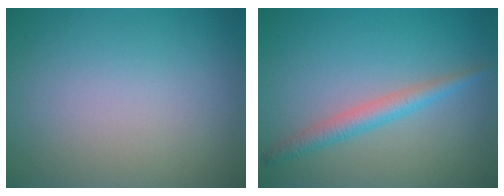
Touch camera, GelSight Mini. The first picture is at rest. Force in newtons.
{"total": 2.4, "press": 2.4, "slide": 0.0}